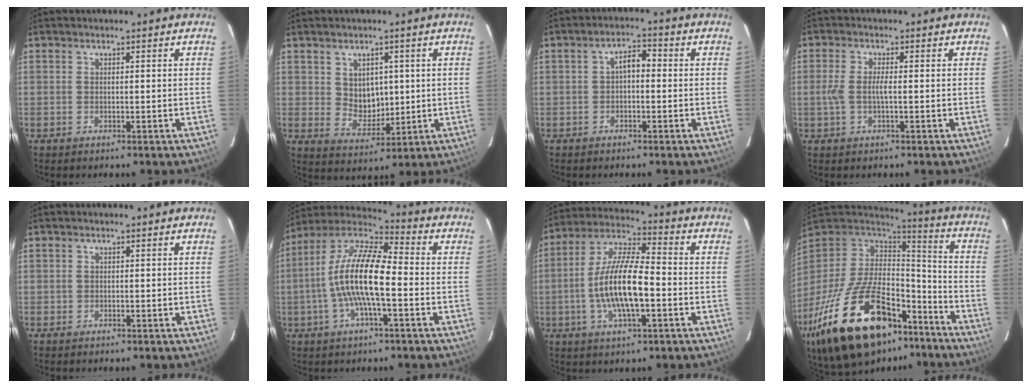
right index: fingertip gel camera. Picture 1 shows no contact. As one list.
[{"total": 6.0, "force": [1.4, 4.9, 3.1], "torque": [-0.049, 0.004, 0.039]}, {"total": 3.2, "force": [-0.4, 1.7, 2.7], "torque": [-0.047, 0.015, -0.006]}, {"total": 3.4, "force": [-0.5, 0.6, 3.4], "torque": [-0.069, 0.003, -0.009]}, {"total": 0.5, "force": [-0.3, 0.4, -0.1], "torque": [0.003, 0.000, -0.004]}, {"total": 14.5, "force": [-2.4, 3.7, 13.8], "torque": [-0.266, 0.009, -0.054]}, {"total": 14.1, "force": [-3.0, 4.1, 13.1], "torque": [-0.263, 0.005, -0.060]}, {"total": 34.0, "force": [-20.8, 15.7, 21.9], "torque": [-0.427, -0.023, -0.318]}]